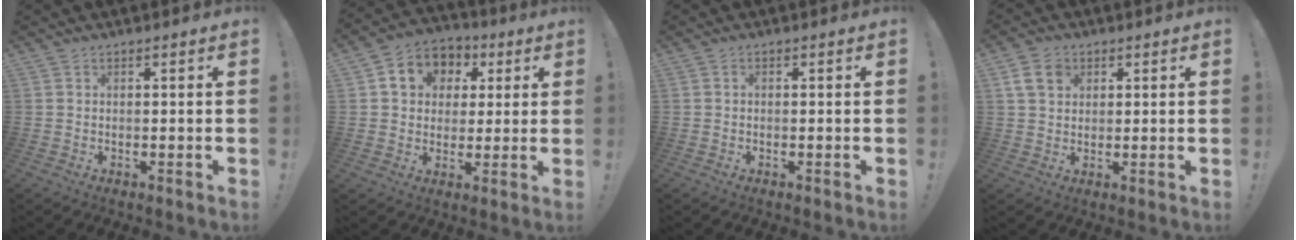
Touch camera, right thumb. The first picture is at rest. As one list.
[{"total": 9.8, "force": [2.8, 8.6, 3.8], "torque": [-0.054, -0.007, 0.057]}, {"total": 0.5, "force": [-0.4, 0.2, 0.3], "torque": [-0.006, 0.001, -0.008]}, {"total": 7.1, "force": [3.1, 5.2, 3.6], "torque": [-0.060, -0.002, 0.063]}]